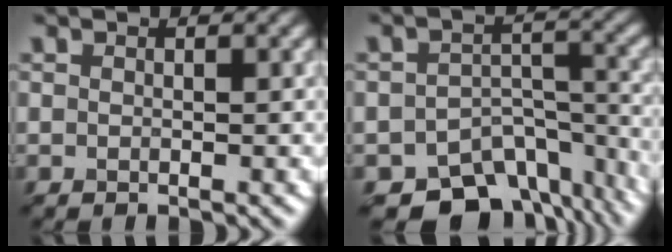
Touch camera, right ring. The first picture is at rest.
{"total": 9.8, "force": [-7.5, 5.4, 3.2], "torque": [-0.034, -0.009, -0.098]}